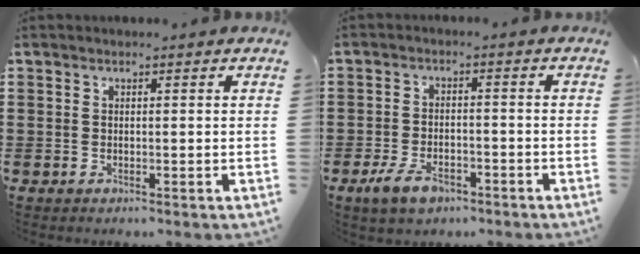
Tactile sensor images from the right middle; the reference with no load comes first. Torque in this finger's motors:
{"motor_torque": [2.13, 0.00, 0.56, 0.12]}